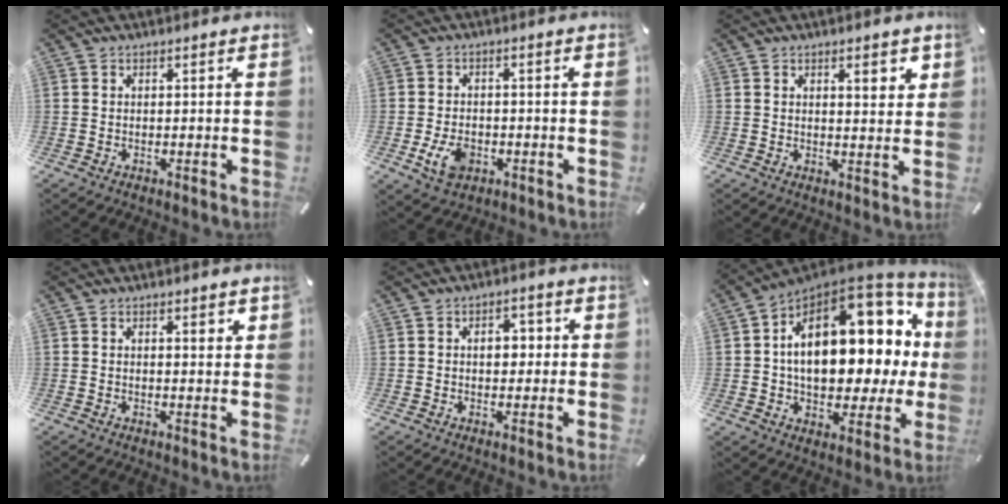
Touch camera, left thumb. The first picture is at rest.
{"total": 6.1, "force": [-2.1, 4.3, 3.8], "torque": [-0.077, 0.003, -0.040]}
{"total": 4.6, "force": [2.3, 1.7, 3.6], "torque": [-0.042, -0.009, 0.032]}
{"total": 2.1, "force": [1.1, 1.0, 1.4], "torque": [-0.012, -0.004, 0.016]}
{"total": 5.0, "force": [0.3, 3.4, 3.7], "torque": [-0.041, -0.002, -0.006]}
{"total": 23.9, "force": [4.9, 13.6, 19.0], "torque": [-0.298, -0.041, 0.085]}